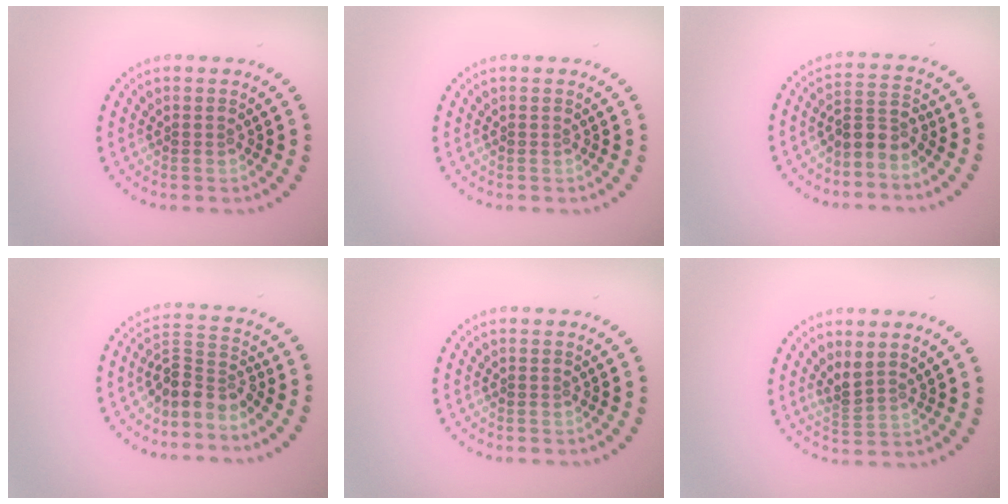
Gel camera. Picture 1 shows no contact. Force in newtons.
{"total": 0.0}
{"total": 2.6, "press": 2.0, "slide": 1.7}
{"total": 3.3, "press": 2.3, "slide": 2.3}
{"total": 0.0}
{"total": 2.0, "press": 1.5, "slide": 1.3}